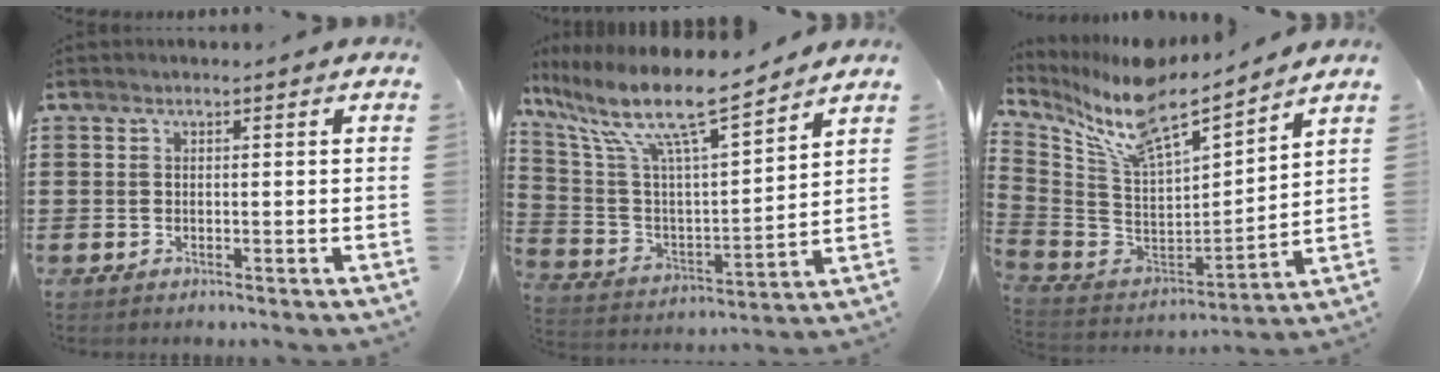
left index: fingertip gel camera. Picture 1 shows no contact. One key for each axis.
{"total": 12.1, "fx": 9.1, "fy": 1.6, "fz": 7.8, "tx": -0.184, "ty": -0.058, "tz": 0.152}
{"total": 10.6, "fx": 8.8, "fy": 2.5, "fz": 5.5, "tx": -0.149, "ty": -0.059, "tz": 0.150}